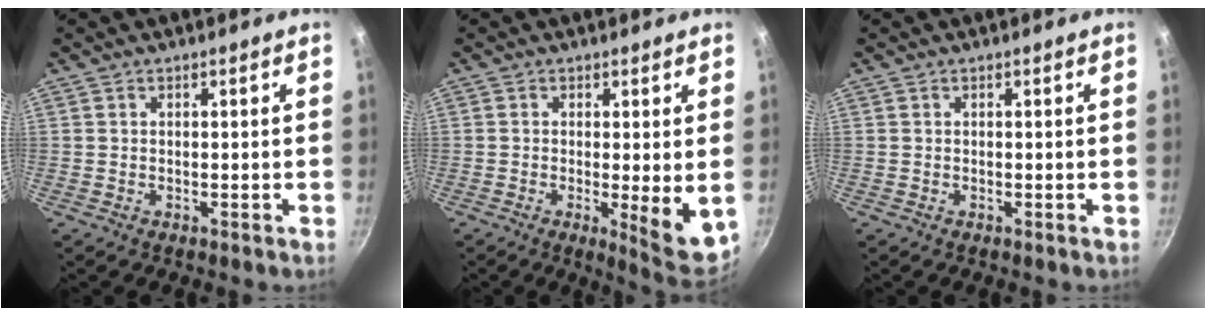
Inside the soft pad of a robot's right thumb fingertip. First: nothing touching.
{"total": 7.8, "force": [-0.6, 1.8, 7.6], "torque": [-0.101, -0.021, -0.004]}
{"total": 0.0}